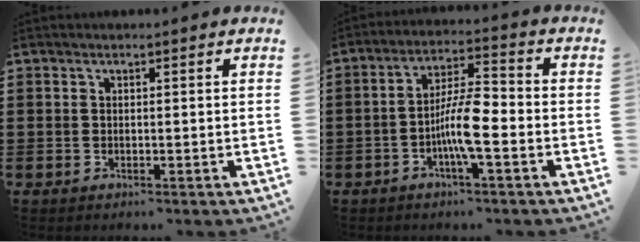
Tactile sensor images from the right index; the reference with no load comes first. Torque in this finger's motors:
{"motor_torque": [2.14, 0.00, 0.47, 0.19]}